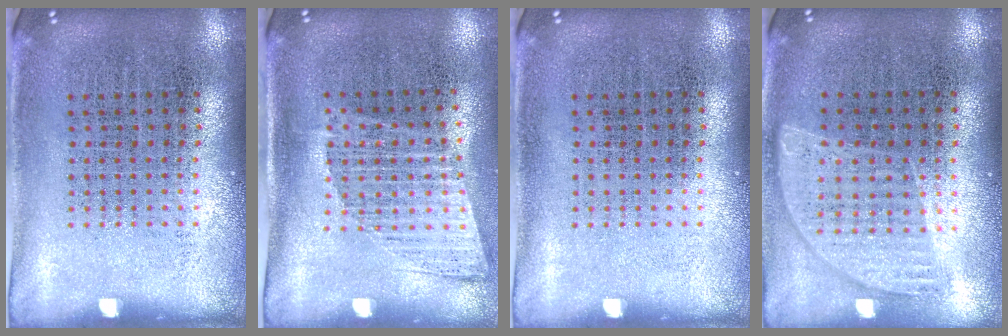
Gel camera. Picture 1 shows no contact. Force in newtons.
{"total": 1.2, "press": 1.0, "slide": 0.7}
{"total": 0.0}
{"total": 0.8, "press": 0.8, "slide": 0.2}